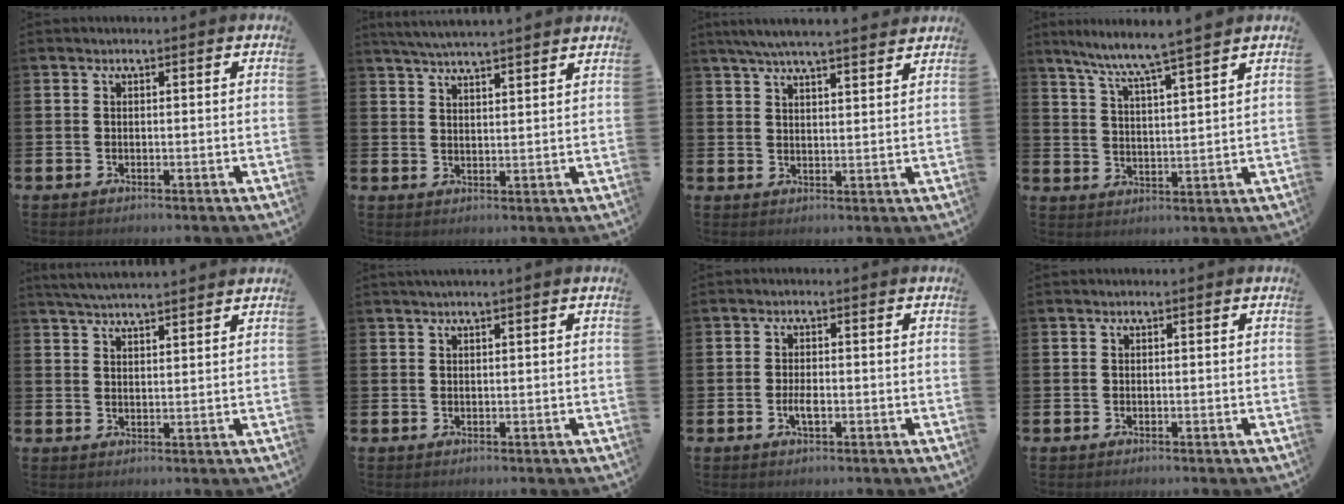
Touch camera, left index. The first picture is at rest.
{"total": 4.6, "force": [4.5, -0.4, 0.9], "torque": [-0.027, -0.019, 0.079]}
{"total": 5.6, "force": [5.3, 0.0, 1.8], "torque": [-0.055, -0.017, 0.097]}
{"total": 6.5, "force": [6.1, -1.0, 2.1], "torque": [-0.065, -0.039, 0.104]}
{"total": 4.1, "force": [4.0, -0.1, 0.5], "torque": [-0.025, -0.013, 0.075]}
{"total": 1.0, "force": [0.8, -0.2, 0.6], "torque": [-0.015, 0.003, 0.015]}
{"total": 2.2, "force": [-0.6, 0.9, 1.9], "torque": [-0.032, -0.001, -0.011]}
{"total": 0.0}